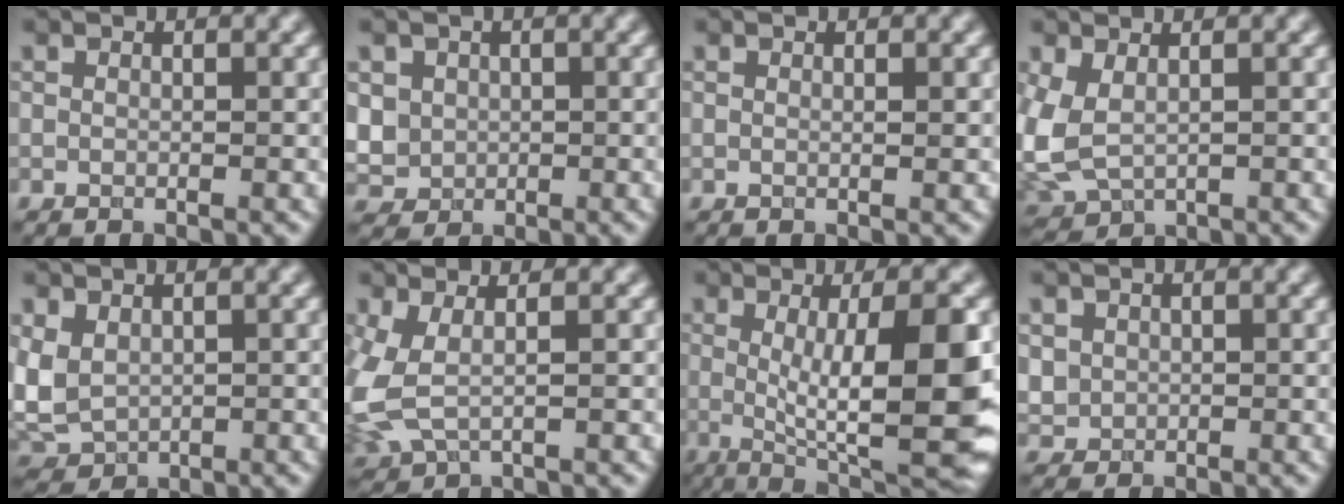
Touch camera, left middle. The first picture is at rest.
{"total": 3.7, "force": [0.8, 3.4, 1.3], "torque": [-0.035, 0.007, 0.020]}
{"total": 0.7, "force": [0.2, 0.2, 0.7], "torque": [-0.006, 0.001, 0.001]}
{"total": 3.9, "force": [0.6, 2.5, 3.0], "torque": [-0.087, -0.006, 0.013]}
{"total": 3.3, "force": [0.5, 2.5, 2.1], "torque": [-0.057, -0.005, 0.012]}
{"total": 4.7, "force": [-0.1, 2.4, 4.0], "torque": [-0.114, -0.006, -0.003]}
{"total": 12.1, "force": [0.0, 3.2, 11.7], "torque": [-0.154, -0.014, 0.004]}
{"total": 1.5, "force": [0.4, 1.4, 0.3], "torque": [-0.006, -0.005, 0.012]}